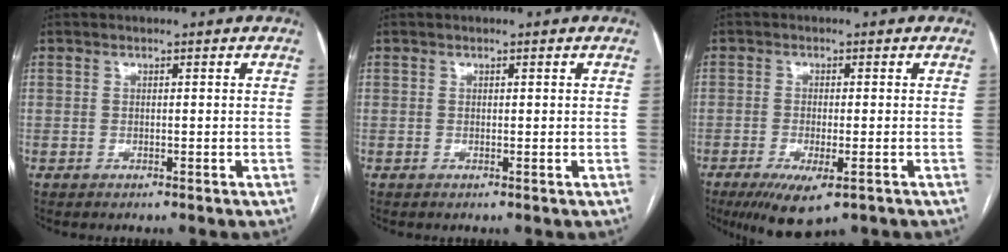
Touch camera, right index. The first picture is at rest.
{"total": 0.0}
{"total": 7.4, "force": [-4.3, 1.9, 5.8], "torque": [-0.096, -0.020, -0.067]}